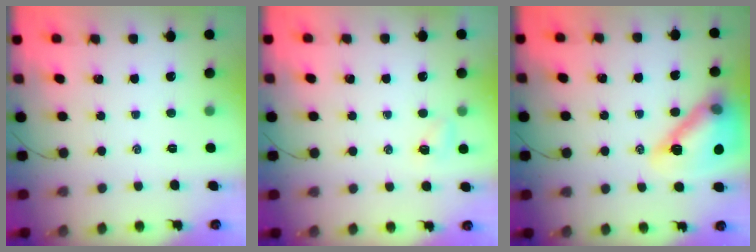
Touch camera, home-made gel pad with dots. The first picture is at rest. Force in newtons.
{"total": 4.3, "press": 4.1, "slide": 1.3}
{"total": 18.4, "press": 18.1, "slide": 2.8}